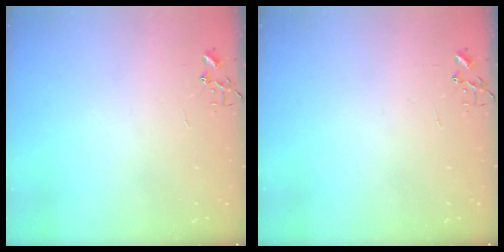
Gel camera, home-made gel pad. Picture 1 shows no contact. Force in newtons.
{"total": 0.0}